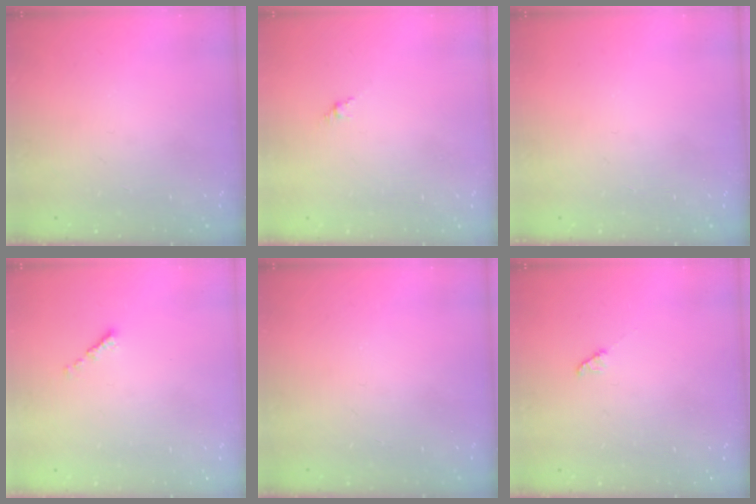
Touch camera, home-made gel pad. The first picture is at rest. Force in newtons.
{"total": 1.5, "press": 1.4, "slide": 0.6}
{"total": 0.0}
{"total": 0.0}
{"total": 0.0}
{"total": 2.2, "press": 2.2, "slide": 0.3}